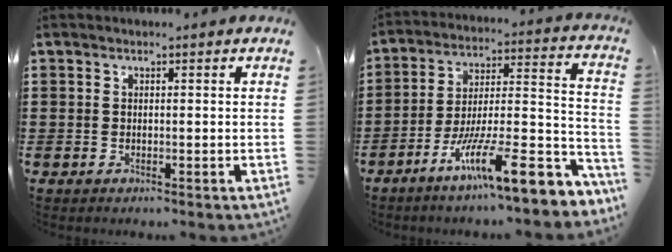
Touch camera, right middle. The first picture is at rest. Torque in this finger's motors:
{"motor_torque": [2.14, 0.00, 1.05, 0.21]}